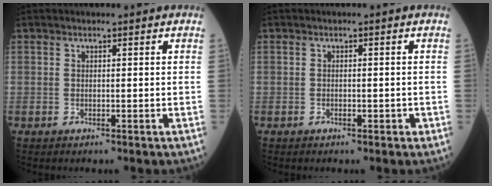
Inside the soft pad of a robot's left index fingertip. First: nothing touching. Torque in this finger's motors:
{"motor_torque": [-0.07, 0.11, 0.00, -0.01]}